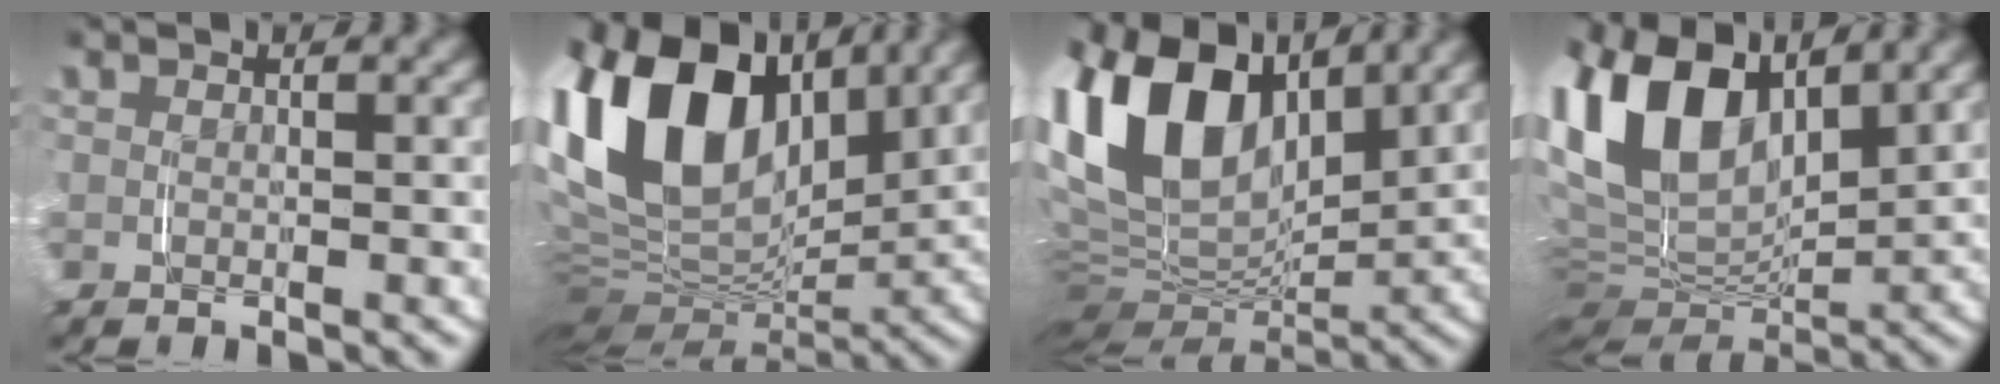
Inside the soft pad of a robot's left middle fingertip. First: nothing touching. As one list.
[{"total": 18.5, "force": [5.4, 11.4, 13.5], "torque": [-0.275, -0.001, 0.093]}, {"total": 16.3, "force": [4.8, 9.8, 12.1], "torque": [-0.256, -0.004, 0.086]}, {"total": 13.9, "force": [4.3, 8.3, 10.3], "torque": [-0.227, -0.006, 0.082]}]